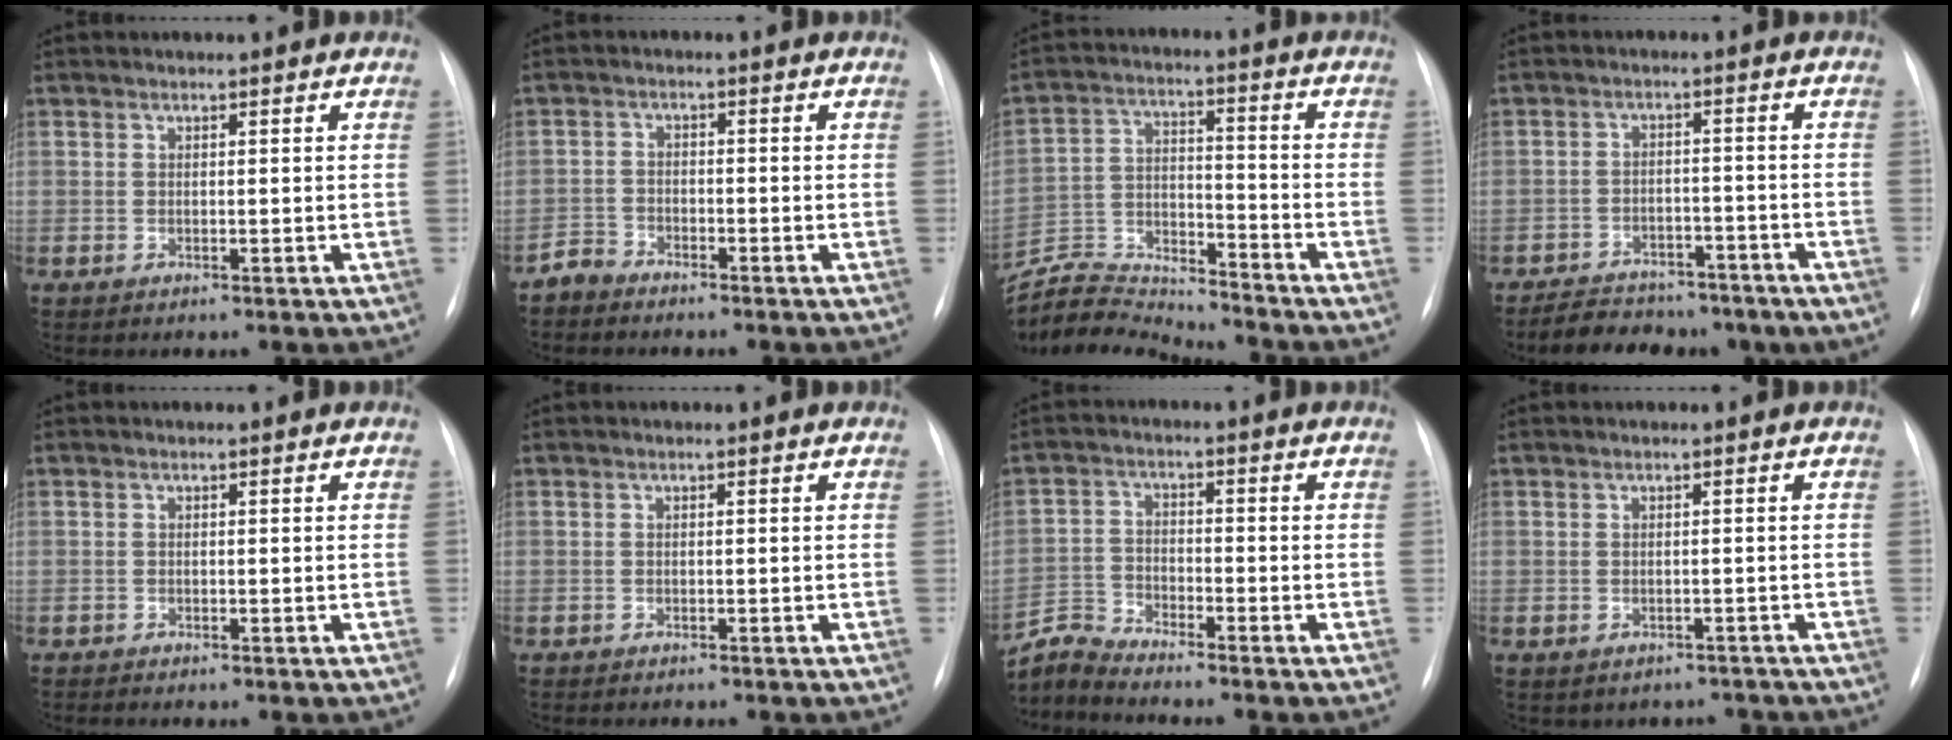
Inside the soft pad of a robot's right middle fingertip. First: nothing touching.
{"total": 2.4, "force": [-2.3, 0.7, -0.4], "torque": [0.007, -0.003, -0.044]}
{"total": 10.2, "force": [-10.2, -0.5, -0.5], "torque": [0.001, 0.025, -0.190]}
{"total": 11.5, "force": [-9.2, 5.5, 4.1], "torque": [-0.066, 0.014, -0.122]}
{"total": 0.5, "force": [-0.5, 0.0, 0.0], "torque": [-0.007, -0.004, -0.011]}
{"total": 1.4, "force": [-1.3, 0.3, 0.5], "torque": [-0.011, -0.005, -0.014]}
{"total": 6.0, "force": [-5.9, -1.1, -0.5], "torque": [-0.008, -0.004, -0.115]}
{"total": 4.4, "force": [-3.8, 2.2, -0.1], "torque": [0.006, 0.018, -0.039]}